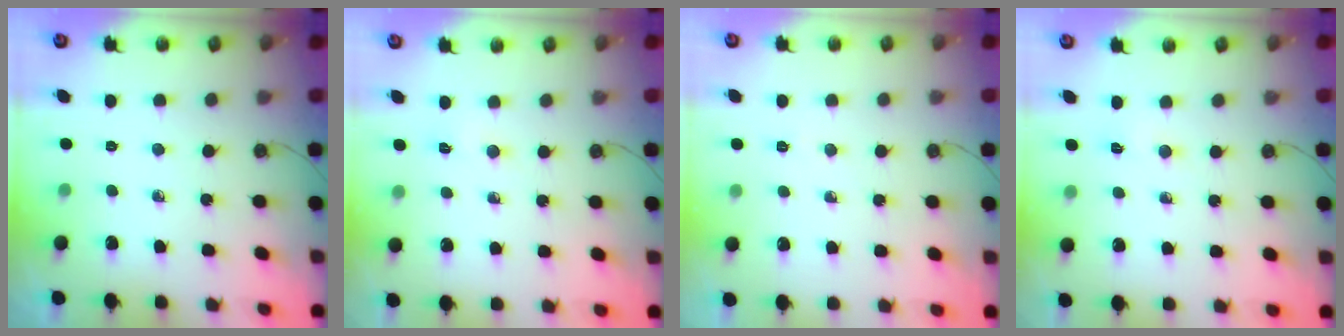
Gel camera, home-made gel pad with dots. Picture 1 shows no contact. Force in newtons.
{"total": 2.6, "press": 2.6, "slide": 0.6}
{"total": 3.1, "press": 3.0, "slide": 0.7}
{"total": 2.6, "press": 2.6, "slide": 0.6}